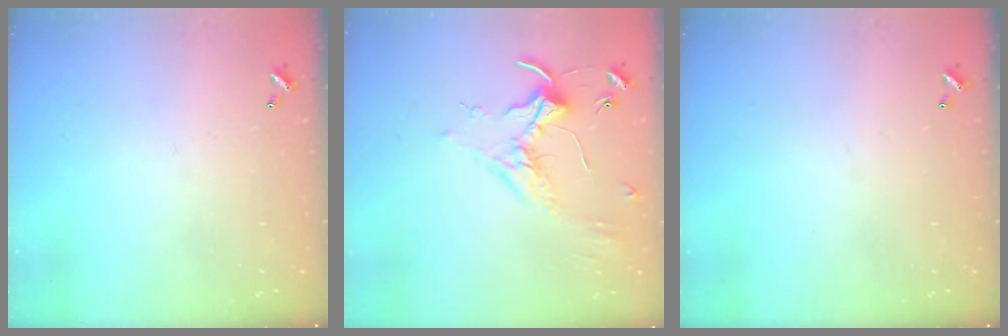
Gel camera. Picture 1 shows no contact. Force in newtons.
{"total": 1.8, "press": 1.8, "slide": 0.4}
{"total": 0.0}